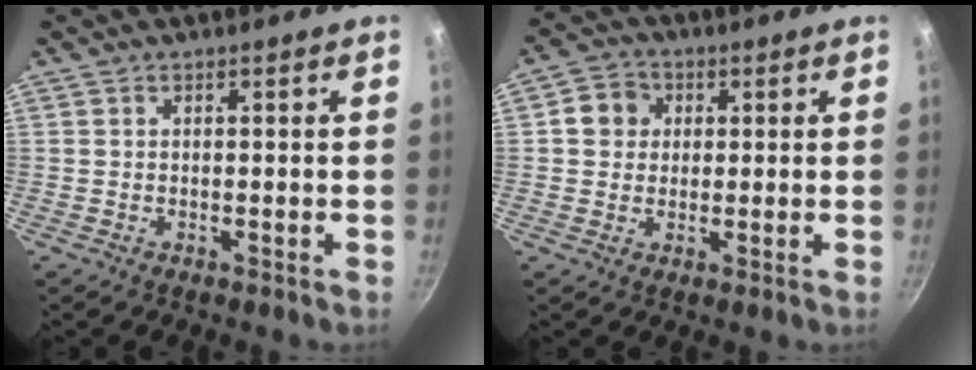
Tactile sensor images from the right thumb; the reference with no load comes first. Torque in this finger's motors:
{"motor_torque": [0.22, 1.43, 0.67, -0.35, 0.00]}